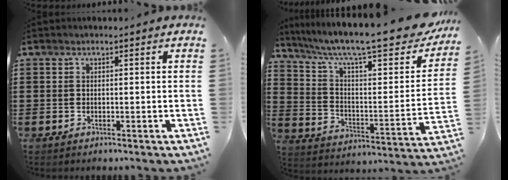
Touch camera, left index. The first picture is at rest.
{"total": 11.6, "force": [8.6, 2.0, 7.4], "torque": [-0.148, -0.058, 0.137]}